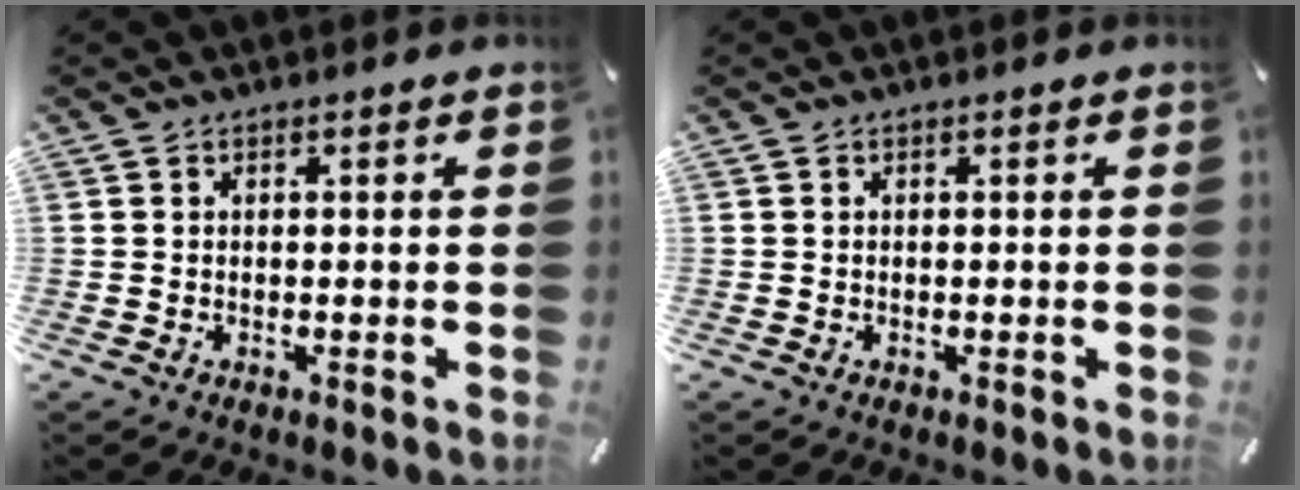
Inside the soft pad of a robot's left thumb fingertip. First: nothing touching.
{"total": 0.0}